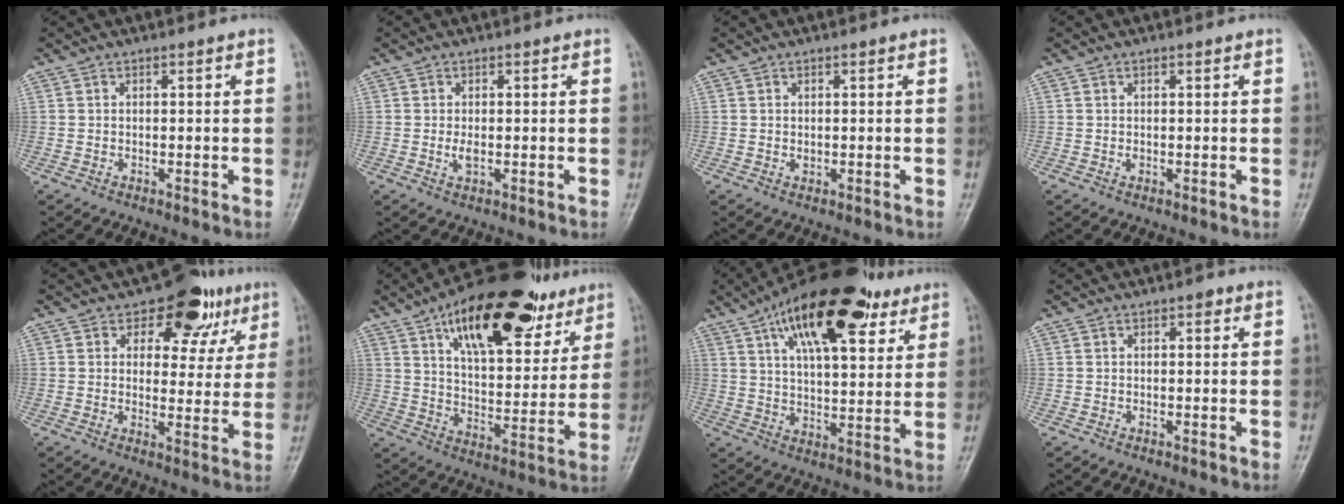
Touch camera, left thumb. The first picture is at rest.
{"total": 2.0, "force": [-0.2, 1.0, 1.7], "torque": [-0.035, -0.005, -0.004]}
{"total": 0.9, "force": [0.2, 0.6, 0.6], "torque": [-0.009, -0.002, 0.006]}
{"total": 0.7, "force": [0.2, 0.5, 0.5], "torque": [-0.006, 0.000, 0.004]}
{"total": 11.5, "force": [6.2, 7.3, 6.3], "torque": [-0.021, -0.019, 0.079]}
{"total": 25.4, "force": [14.7, 11.4, 17.4], "torque": [-0.223, -0.033, 0.231]}
{"total": 23.1, "force": [12.4, 9.7, 17.0], "torque": [-0.243, -0.017, 0.195]}
{"total": 1.0, "force": [0.4, 0.6, 0.7], "torque": [-0.002, 0.002, 0.001]}